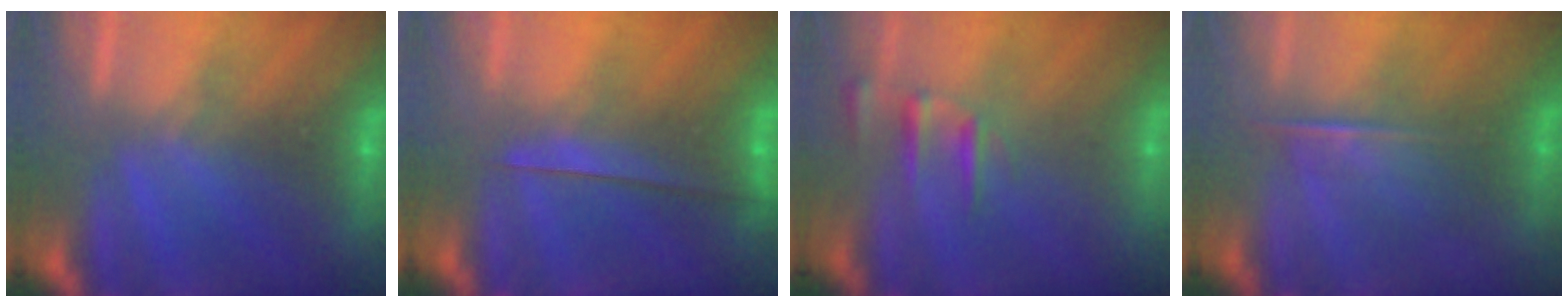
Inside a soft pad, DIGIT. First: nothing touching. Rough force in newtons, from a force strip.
{"total": 2.2}
{"total": 2.4}
{"total": 2.1}